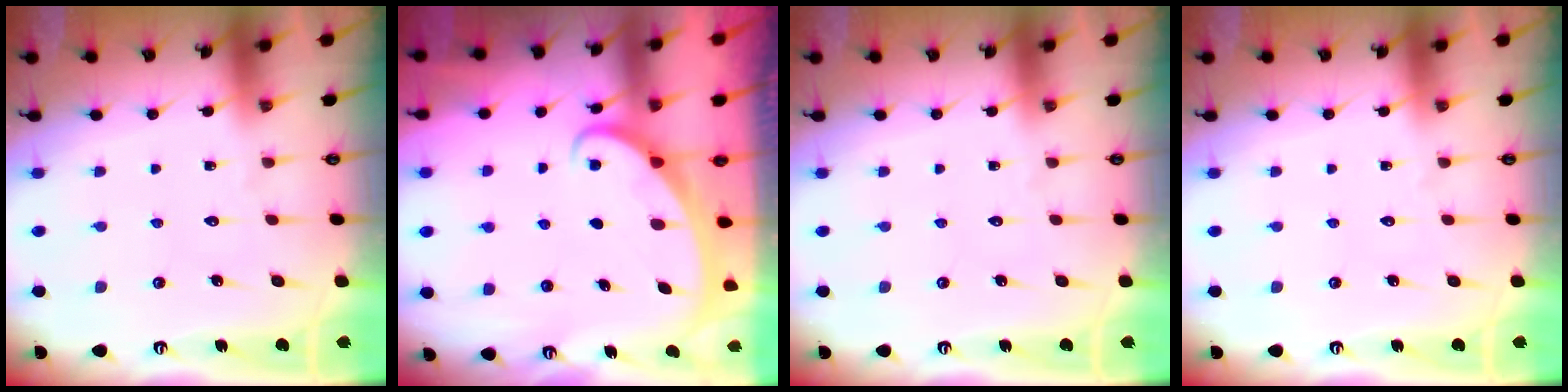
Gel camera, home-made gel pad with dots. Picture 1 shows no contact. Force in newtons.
{"total": 2.2, "press": 2.2, "slide": 0.1}
{"total": 0.0}
{"total": 0.0}